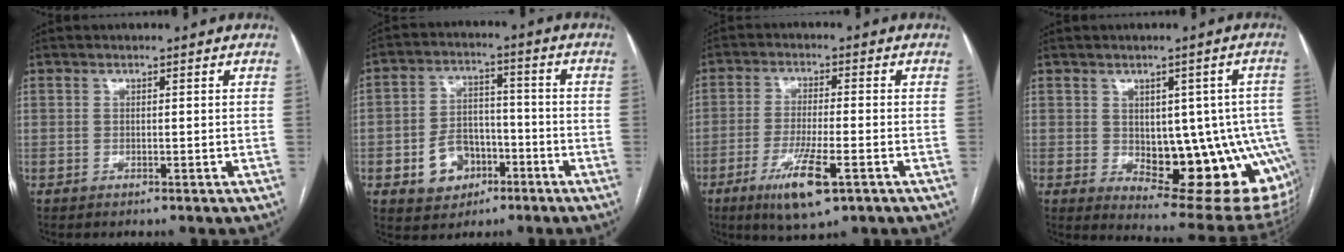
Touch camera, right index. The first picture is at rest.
{"total": 8.4, "force": [-3.4, 6.4, 4.2], "torque": [-0.076, 0.019, -0.048]}
{"total": 9.0, "force": [-4.4, 1.5, 7.7], "torque": [-0.142, -0.019, -0.072]}
{"total": 17.1, "force": [-2.7, 7.7, 15.0], "torque": [-0.129, 0.012, -0.009]}